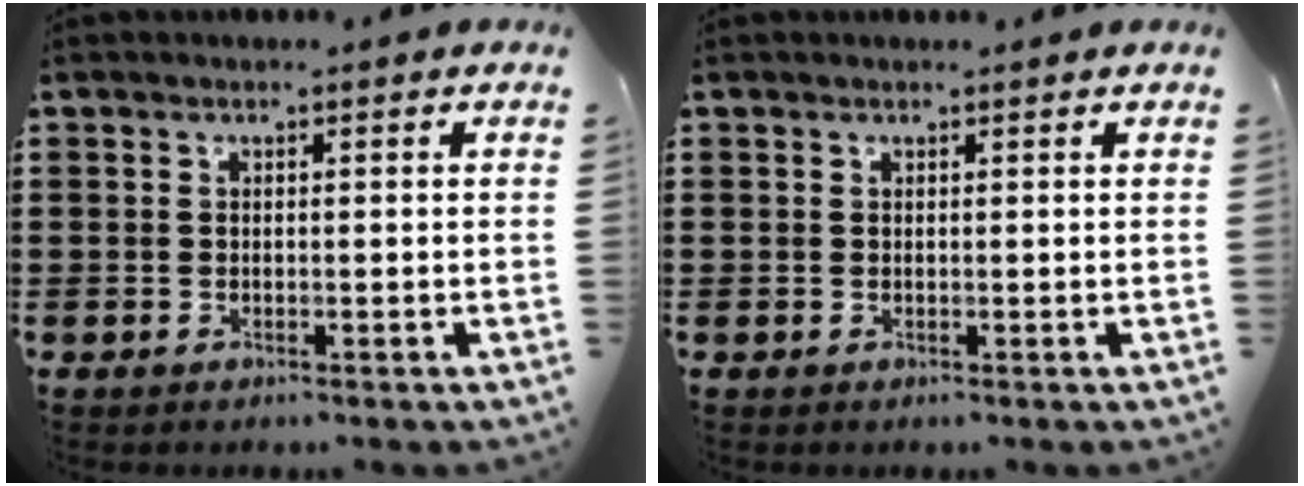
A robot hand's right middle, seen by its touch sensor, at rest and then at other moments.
{"total": 0.0}